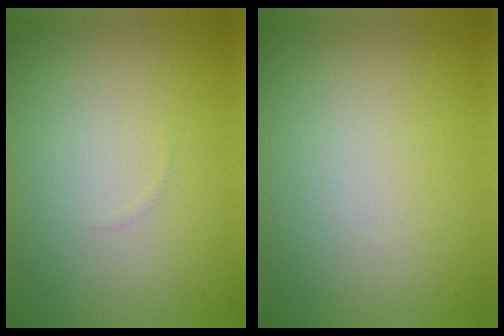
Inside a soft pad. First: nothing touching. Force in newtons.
{"total": 0.0}